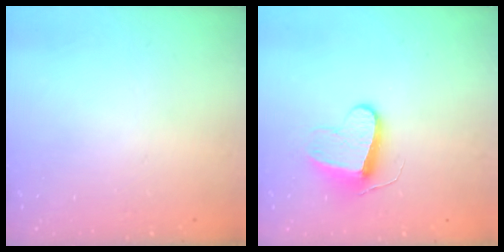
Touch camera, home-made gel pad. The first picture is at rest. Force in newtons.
{"total": 9.6, "press": 9.5, "slide": 0.6}